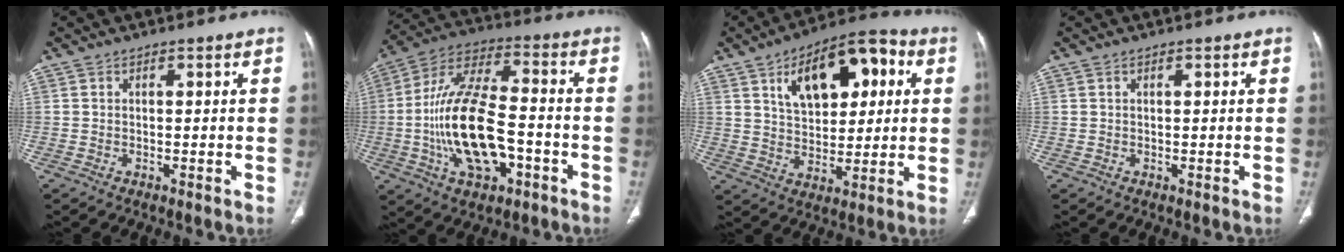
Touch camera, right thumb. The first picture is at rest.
{"total": 19.6, "force": [-4.3, 9.2, 16.8], "torque": [-0.320, 0.033, -0.073]}
{"total": 17.8, "force": [6.2, 9.4, 13.8], "torque": [-0.165, 0.005, 0.097]}
{"total": 0.0}